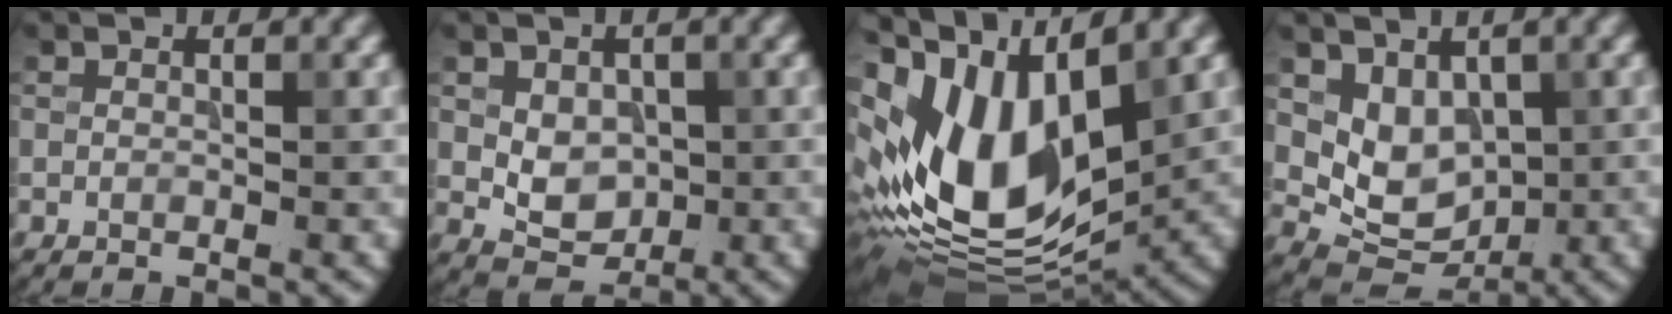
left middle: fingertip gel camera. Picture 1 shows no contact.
{"total": 3.3, "force": [0.2, 2.4, 2.2], "torque": [-0.036, -0.004, 0.008]}
{"total": 14.4, "force": [2.9, 7.7, 11.9], "torque": [-0.245, 0.002, 0.049]}
{"total": 4.8, "force": [1.4, 3.5, 2.9], "torque": [-0.051, -0.012, 0.034]}